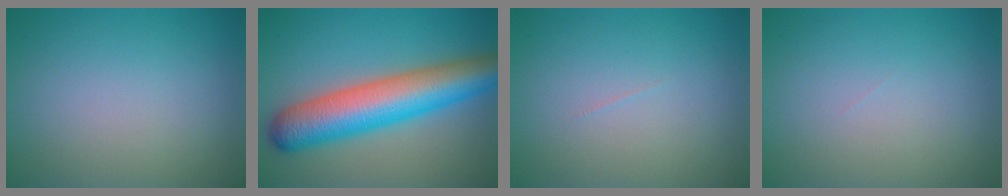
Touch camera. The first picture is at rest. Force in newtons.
{"total": 9.9, "press": 9.9, "slide": 0.3}
{"total": 0.0}
{"total": 0.0}